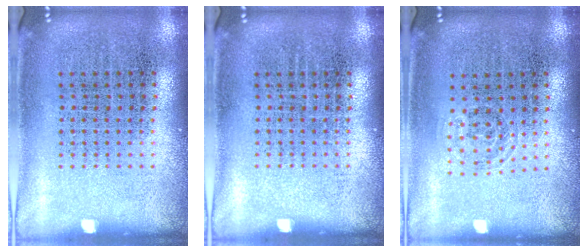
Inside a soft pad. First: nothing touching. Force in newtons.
{"total": 0.0}
{"total": 0.8, "press": 0.6, "slide": 0.6}